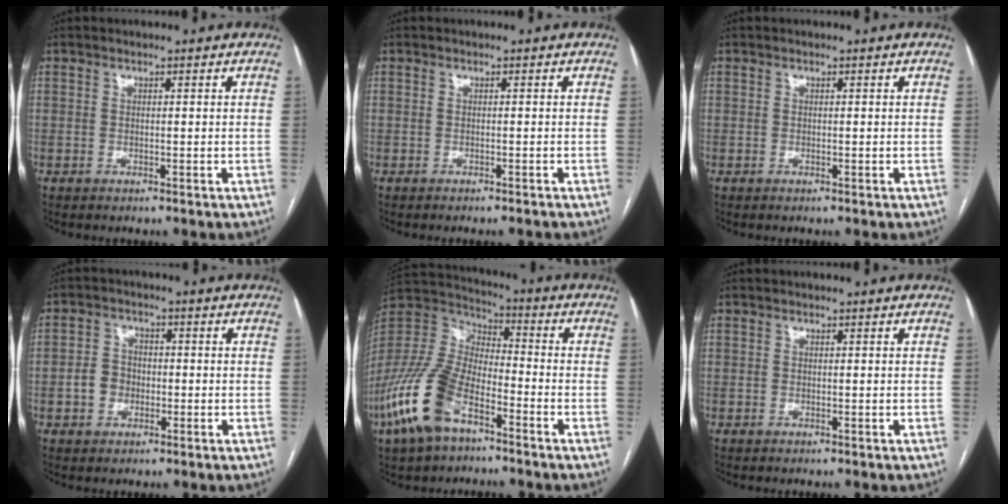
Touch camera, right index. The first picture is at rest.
{"total": 1.3, "force": [-1.2, -0.4, 0.3], "torque": [-0.006, -0.001, -0.015]}
{"total": 0.0}
{"total": 4.0, "force": [-1.0, 3.4, 1.9], "torque": [-0.039, 0.015, -0.016]}
{"total": 16.2, "force": [-8.7, 7.1, 11.7], "torque": [-0.262, -0.005, -0.173]}
{"total": 0.0}